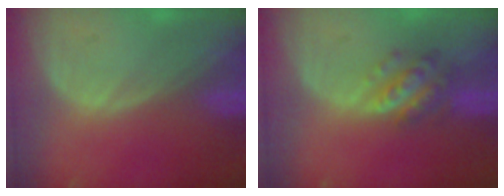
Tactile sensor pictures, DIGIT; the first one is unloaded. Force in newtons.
{"total": 5.9, "press": 5.3, "slide": 2.7}